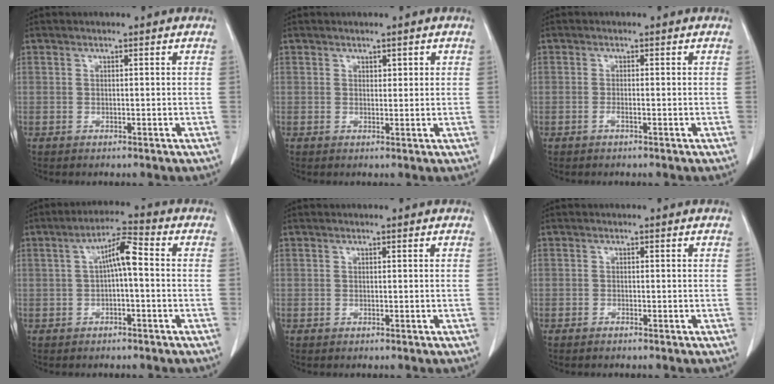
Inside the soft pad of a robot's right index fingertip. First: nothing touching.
{"total": 1.3, "force": [0.7, 0.8, 0.9], "torque": [-0.009, 0.000, 0.011]}
{"total": 0.8, "force": [-0.4, -0.1, 0.7], "torque": [-0.014, 0.000, -0.008]}
{"total": 5.5, "force": [0.1, 1.0, 5.4], "torque": [-0.092, 0.022, 0.001]}
{"total": 0.0}
{"total": 0.5, "force": [-0.5, 0.0, 0.1], "torque": [-0.006, -0.001, -0.009]}